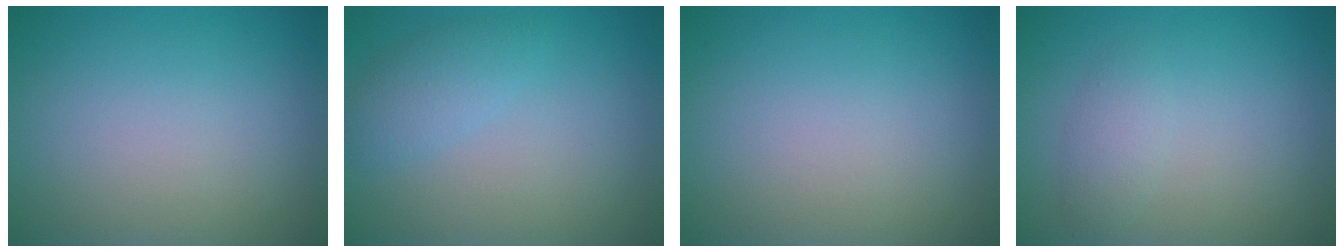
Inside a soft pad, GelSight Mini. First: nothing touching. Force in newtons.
{"total": 2.2, "press": 2.2, "slide": 0.2}
{"total": 0.0}
{"total": 1.5, "press": 1.5, "slide": 0.0}